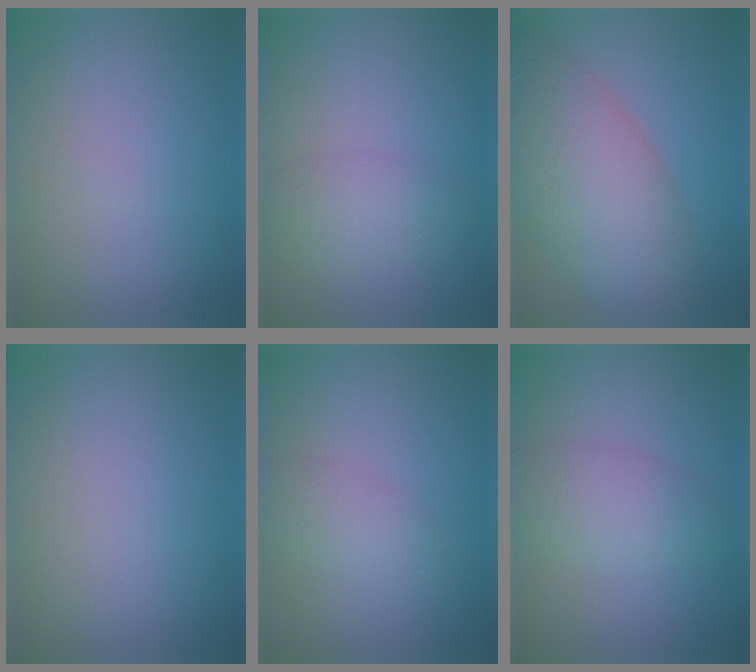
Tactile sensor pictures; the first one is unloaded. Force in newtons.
{"total": 2.8, "press": 2.8, "slide": 0.2}
{"total": 9.6, "press": 9.6, "slide": 0.6}
{"total": 0.0}
{"total": 2.1, "press": 2.1, "slide": 0.1}
{"total": 3.8, "press": 3.8, "slide": 0.1}